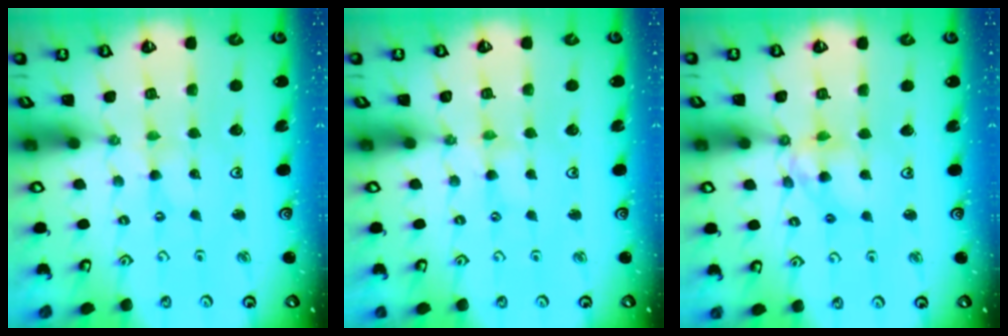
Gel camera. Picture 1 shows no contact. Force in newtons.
{"total": 1.2, "press": 1.1, "slide": 0.3}
{"total": 9.2, "press": 9.1, "slide": 0.7}